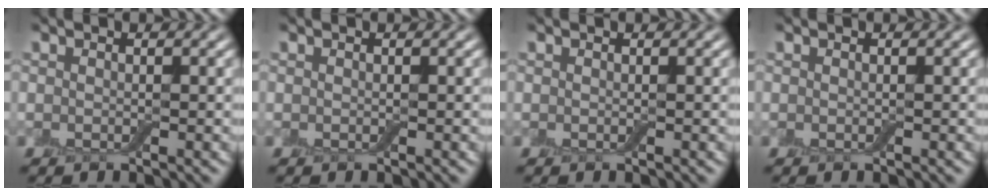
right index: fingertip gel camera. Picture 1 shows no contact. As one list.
[{"total": 0.0}, {"total": 0.0}, {"total": 0.0}]